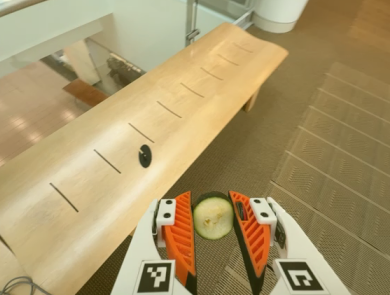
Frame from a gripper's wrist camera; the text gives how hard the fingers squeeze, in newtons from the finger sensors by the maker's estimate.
{"total": 8.5, "left": 8.5, "right": 8.5}